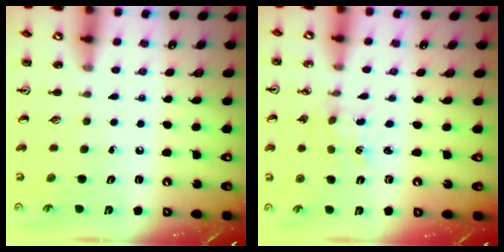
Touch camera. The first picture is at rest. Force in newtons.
{"total": 0.7, "press": 0.7, "slide": 0.1}